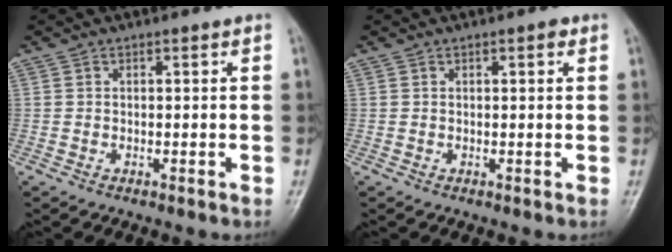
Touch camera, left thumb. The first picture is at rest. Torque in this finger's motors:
{"motor_torque": [-0.10, -0.02, 0.11, 0.09, 0.05]}